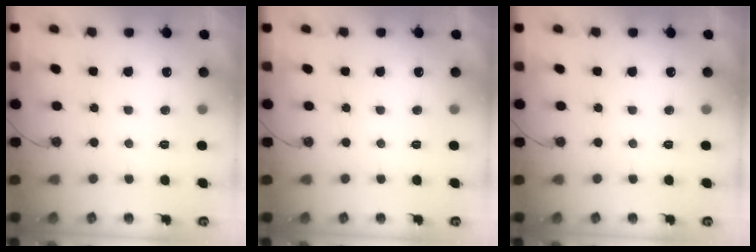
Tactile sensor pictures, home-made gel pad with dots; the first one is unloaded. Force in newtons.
{"total": 0.0}
{"total": 0.0}